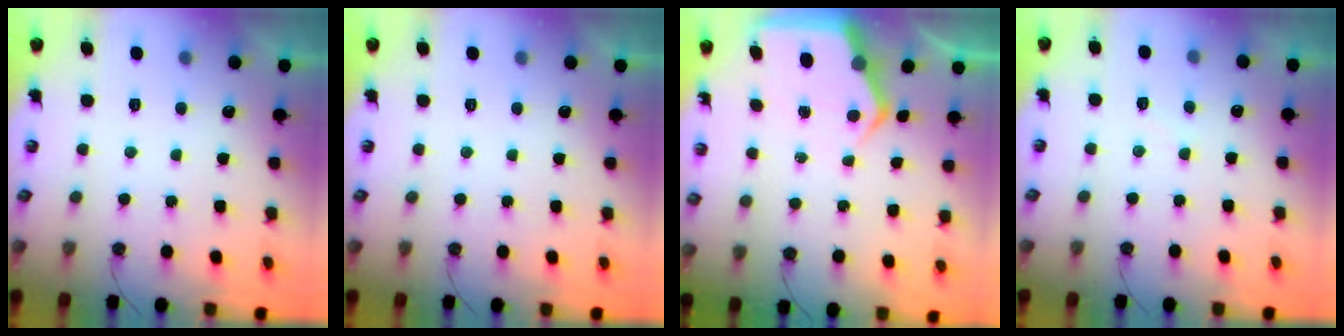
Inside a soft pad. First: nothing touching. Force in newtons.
{"total": 0.0}
{"total": 6.4, "press": 6.4, "slide": 0.6}
{"total": 4.6, "press": 4.5, "slide": 0.6}